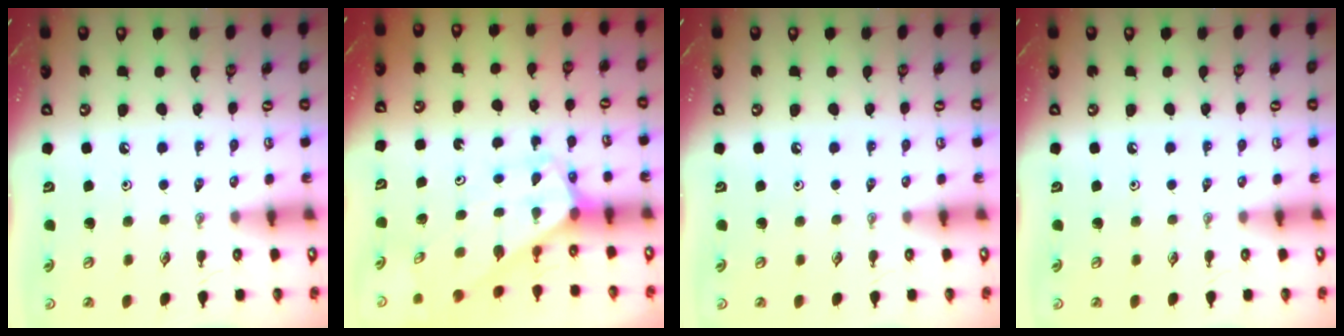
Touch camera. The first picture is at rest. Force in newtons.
{"total": 3.7, "press": 3.6, "slide": 0.3}
{"total": 0.0}
{"total": 0.0}